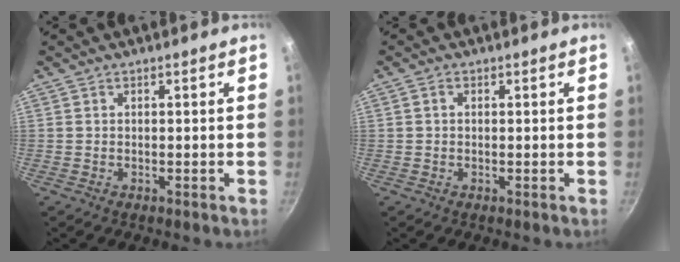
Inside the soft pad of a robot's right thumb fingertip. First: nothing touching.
{"total": 0.9, "force": [0.3, 0.7, 0.4], "torque": [-0.008, 0.005, 0.004]}